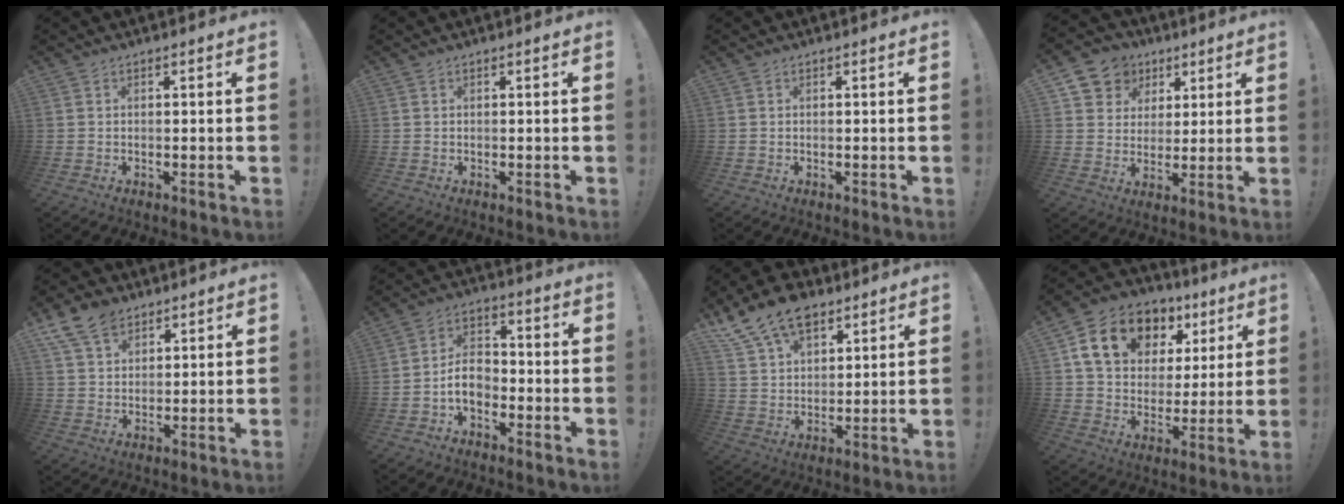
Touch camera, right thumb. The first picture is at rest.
{"total": 0.0}
{"total": 0.0}
{"total": 9.0, "force": [4.0, 7.8, 2.0], "torque": [-0.031, -0.025, 0.083]}
{"total": 9.6, "force": [6.3, 6.1, 4.0], "torque": [-0.072, -0.030, 0.125]}
{"total": 8.4, "force": [-3.5, 5.6, 5.3], "torque": [-0.101, 0.020, -0.062]}
{"total": 14.2, "force": [9.6, 8.2, 6.4], "torque": [-0.122, -0.051, 0.183]}
{"total": 17.5, "force": [8.6, 12.4, 8.9], "torque": [-0.138, -0.032, 0.167]}